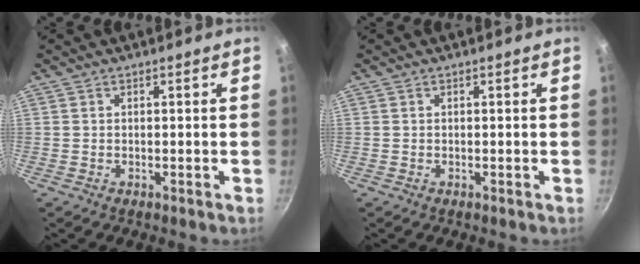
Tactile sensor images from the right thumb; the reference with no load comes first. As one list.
[{"total": 0.0}]